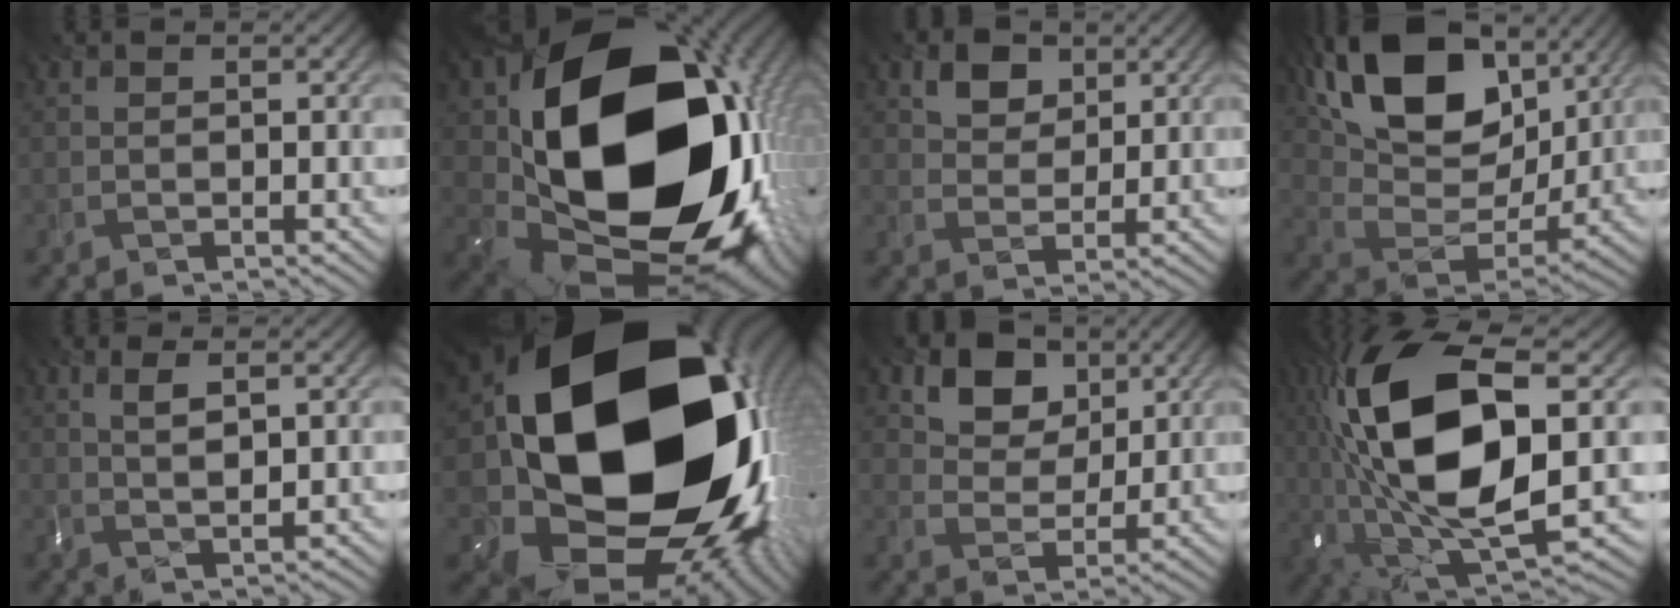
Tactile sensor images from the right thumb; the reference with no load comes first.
{"total": 22.2, "force": [2.2, 16.2, 14.9], "torque": [-0.325, -0.076, 0.089]}
{"total": 4.9, "force": [3.1, 3.1, 2.2], "torque": [-0.067, -0.005, 0.050]}
{"total": 17.4, "force": [9.3, 9.9, 10.8], "torque": [-0.231, 0.015, 0.169]}
{"total": 3.3, "force": [1.5, 0.6, 2.8], "torque": [-0.069, 0.006, 0.029]}
{"total": 23.4, "force": [2.3, 17.0, 15.9], "torque": [-0.325, -0.105, 0.092]}
{"total": 9.3, "force": [5.4, 6.2, 4.4], "torque": [-0.124, -0.004, 0.102]}
{"total": 19.4, "force": [2.7, 8.4, 17.3], "torque": [-0.377, 0.009, 0.044]}